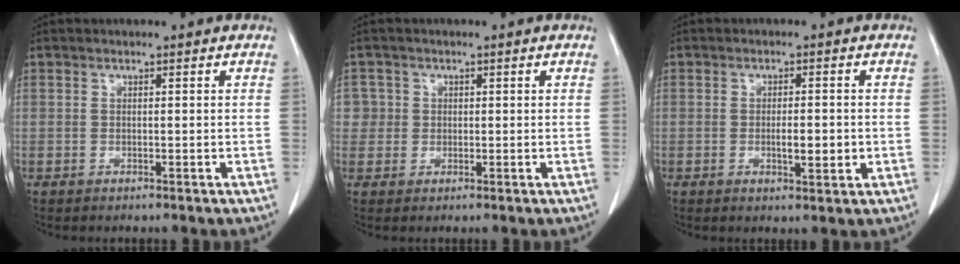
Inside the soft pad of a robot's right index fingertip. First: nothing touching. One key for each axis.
{"total": 2.6, "fx": 0.4, "fy": 2.5, "fz": -0.2, "tx": 0.024, "ty": 0.007, "tz": 0.001}
{"total": 3.7, "fx": -0.6, "fy": 1.0, "fz": 3.5, "tx": -0.059, "ty": -0.002, "tz": -0.006}